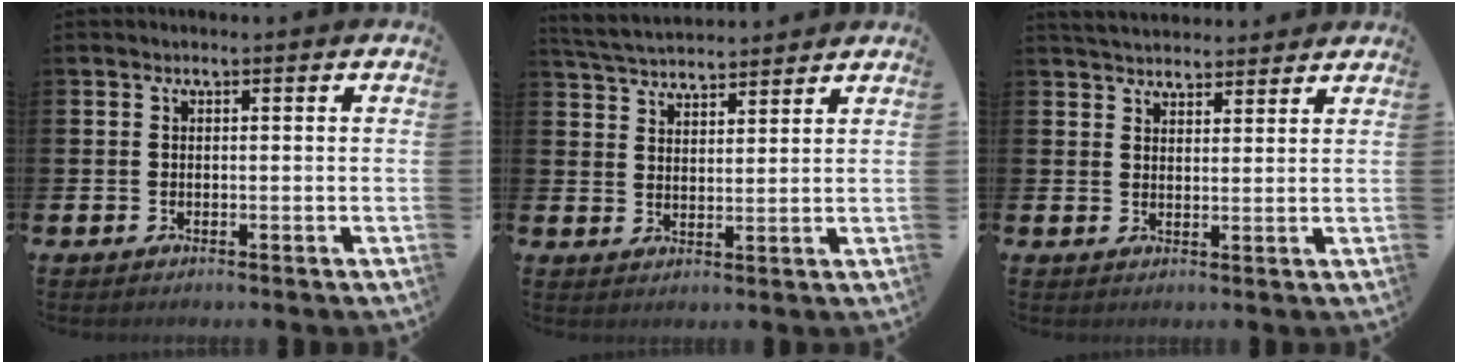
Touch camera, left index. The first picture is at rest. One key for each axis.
{"total": 4.6, "fx": 4.6, "fy": 0.6, "fz": 0.3, "tx": -0.028, "ty": -0.020, "tz": 0.084}
{"total": 3.9, "fx": 3.8, "fy": 0.8, "fz": 0.1, "tx": -0.009, "ty": -0.018, "tz": 0.070}